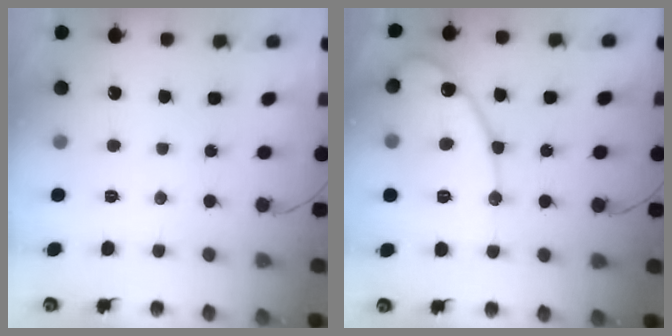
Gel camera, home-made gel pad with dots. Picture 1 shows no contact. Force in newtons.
{"total": 14.6, "press": 14.6, "slide": 1.1}